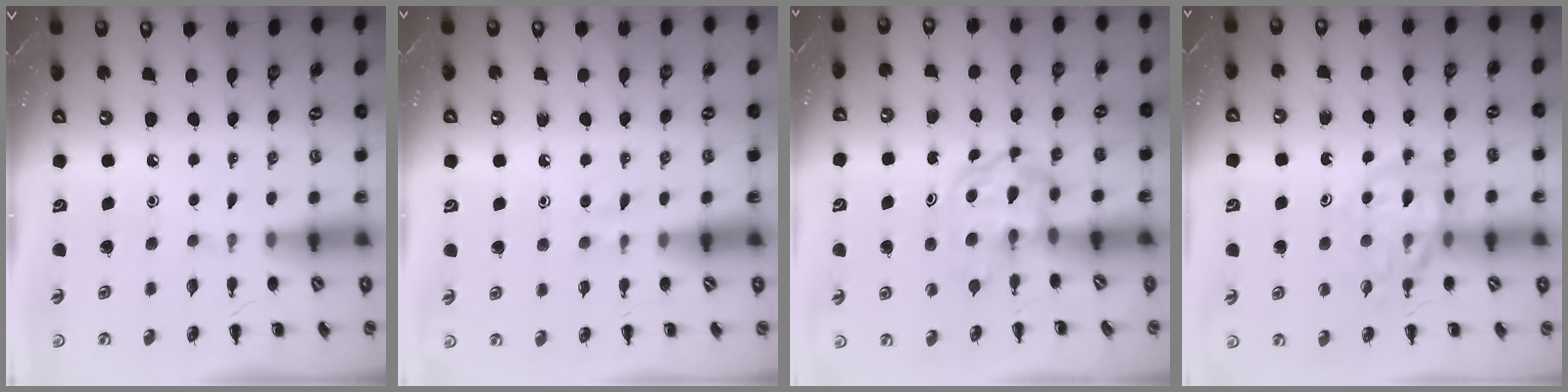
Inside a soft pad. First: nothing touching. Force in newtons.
{"total": 2.9, "press": 2.5, "slide": 1.4}
{"total": 3.7, "press": 3.7, "slide": 0.4}
{"total": 12.5, "press": 12.1, "slide": 3.0}